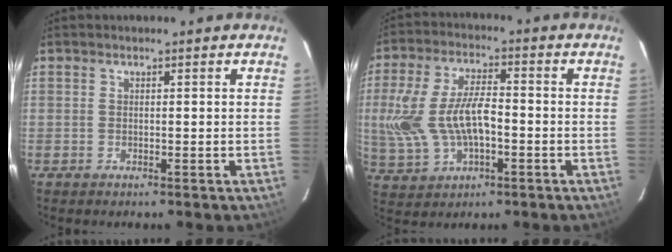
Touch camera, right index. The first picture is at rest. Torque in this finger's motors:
{"motor_torque": [0.45, -0.04, 0.58, 0.21]}